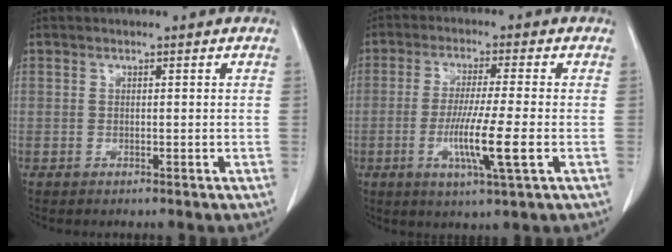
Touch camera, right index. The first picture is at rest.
{"total": 9.3, "force": [-2.4, -0.1, 8.9], "torque": [-0.168, -0.019, -0.046]}